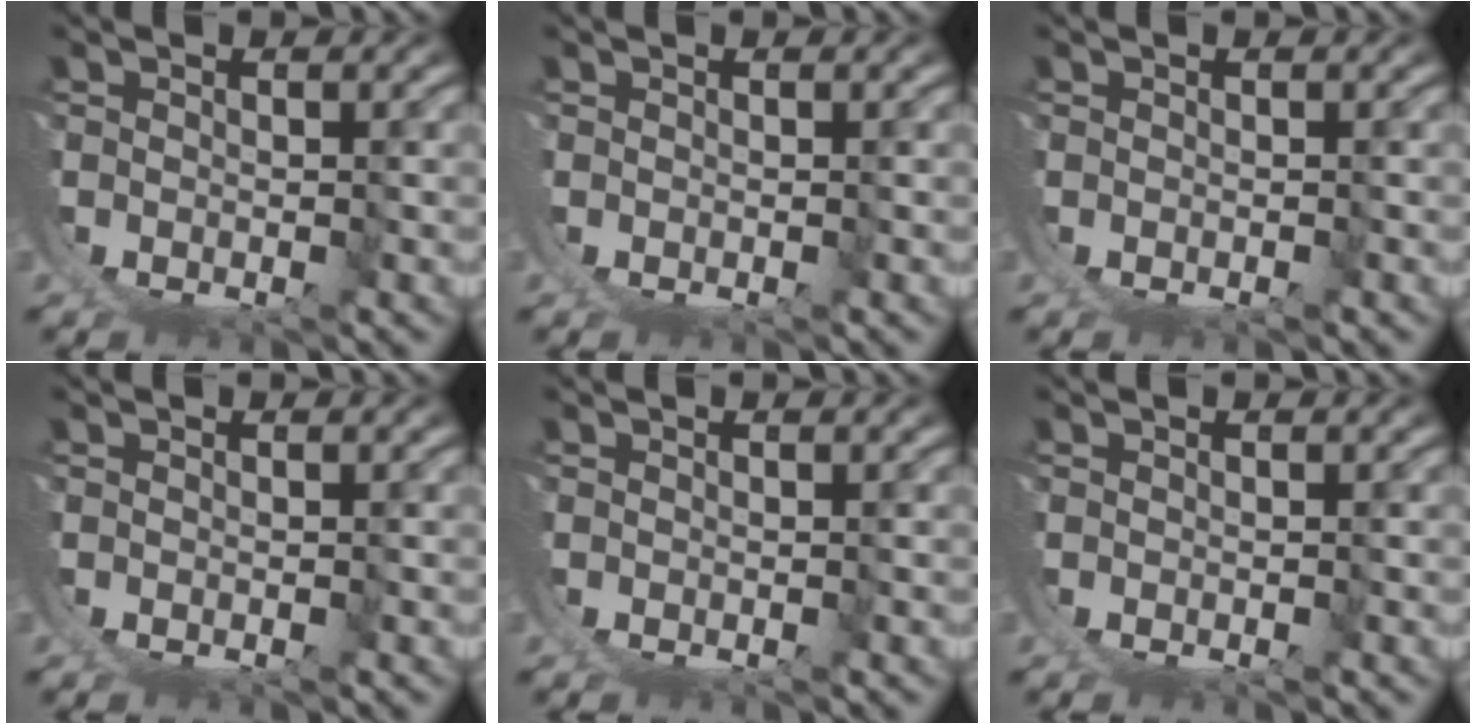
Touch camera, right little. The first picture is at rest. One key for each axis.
{"total": 0.5, "fx": 0.3, "fy": -0.4, "fz": -0.1, "tx": 0.009, "ty": 0.005, "tz": 0.003}
{"total": 0.0}
{"total": 0.0}
{"total": 0.0}
{"total": 0.0}